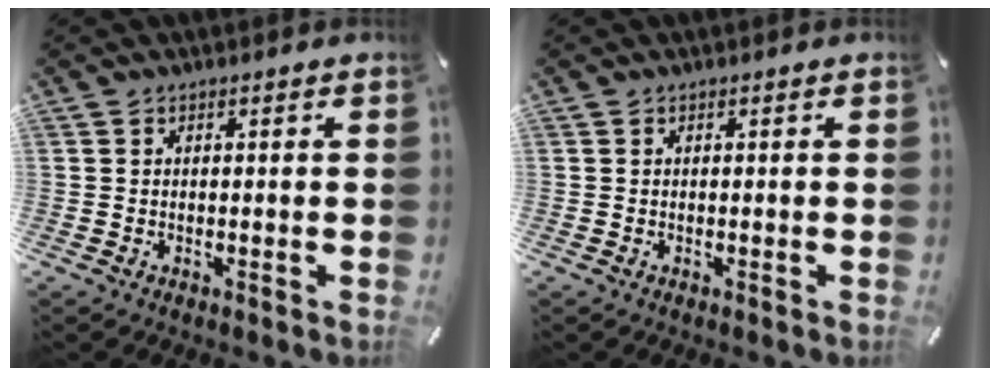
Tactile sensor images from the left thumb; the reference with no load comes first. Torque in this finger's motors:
{"motor_torque": [0.11, 0.11, 0.00, 0.00, -0.10]}